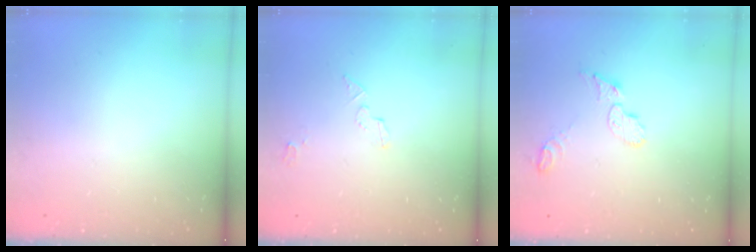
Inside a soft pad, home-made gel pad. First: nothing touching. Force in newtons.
{"total": 4.7, "press": 3.6, "slide": 3.1}
{"total": 6.1, "press": 6.1, "slide": 0.3}